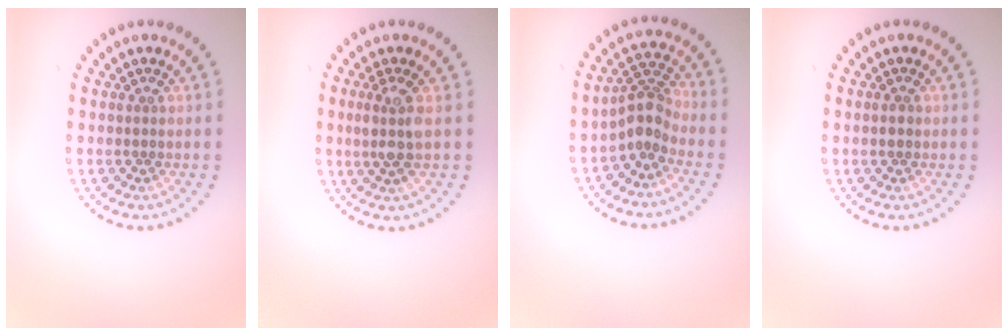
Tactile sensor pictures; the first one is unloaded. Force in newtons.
{"total": 2.5, "press": 2.0, "slide": 1.5}
{"total": 2.8, "press": 2.1, "slide": 1.8}
{"total": 1.0, "press": 1.0, "slide": 0.1}